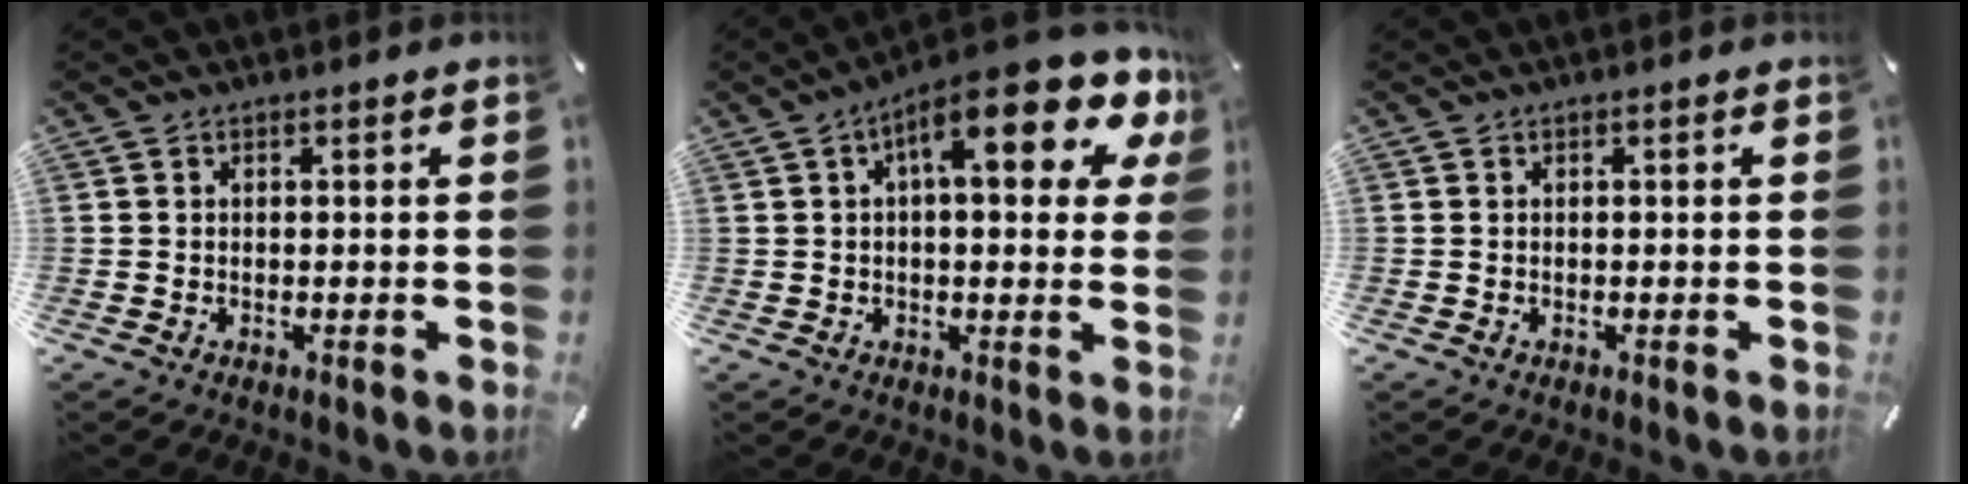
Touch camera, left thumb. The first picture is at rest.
{"total": 15.3, "force": [6.8, 5.4, 12.6], "torque": [-0.181, -0.036, 0.105]}
{"total": 0.0}